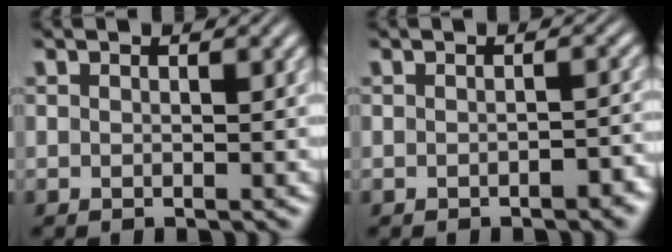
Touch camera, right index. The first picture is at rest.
{"total": 1.2, "force": [-1.2, 0.0, 0.3], "torque": [-0.008, 0.000, -0.020]}